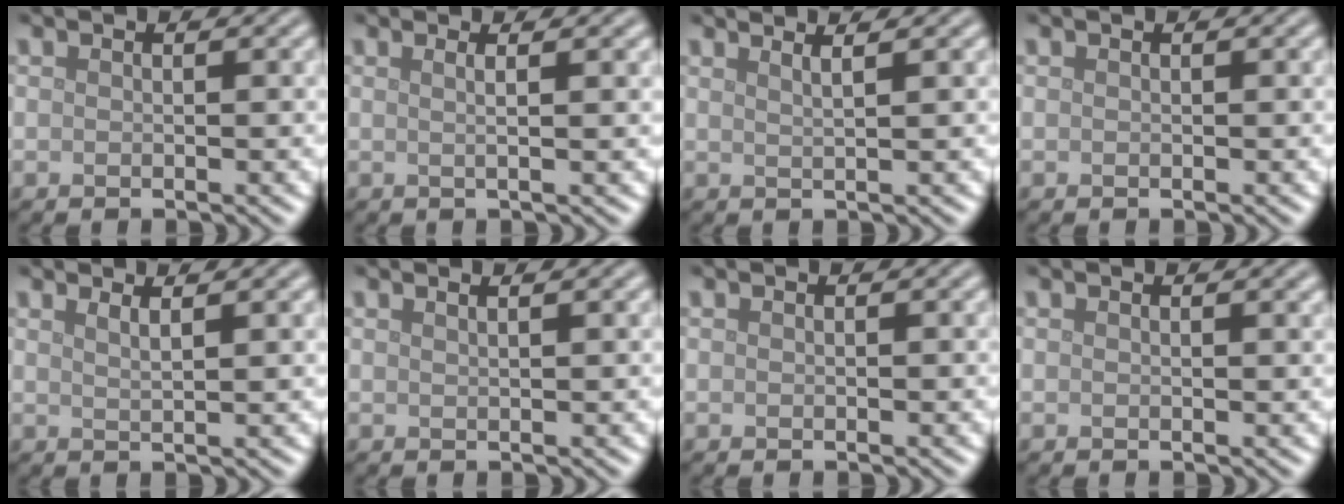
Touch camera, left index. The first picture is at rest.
{"total": 3.1, "force": [1.2, 1.2, 2.6], "torque": [-0.022, 0.011, -0.016]}
{"total": 2.8, "force": [1.9, 1.1, 1.8], "torque": [0.000, 0.016, -0.004]}
{"total": 0.0}
{"total": 2.1, "force": [1.2, 0.7, 1.5], "torque": [-0.014, 0.008, 0.009]}
{"total": 2.3, "force": [1.4, 0.9, 1.5], "torque": [-0.004, 0.006, 0.000]}
{"total": 0.0}
{"total": 1.1, "force": [0.7, 0.4, 0.8], "torque": [-0.003, 0.004, 0.010]}